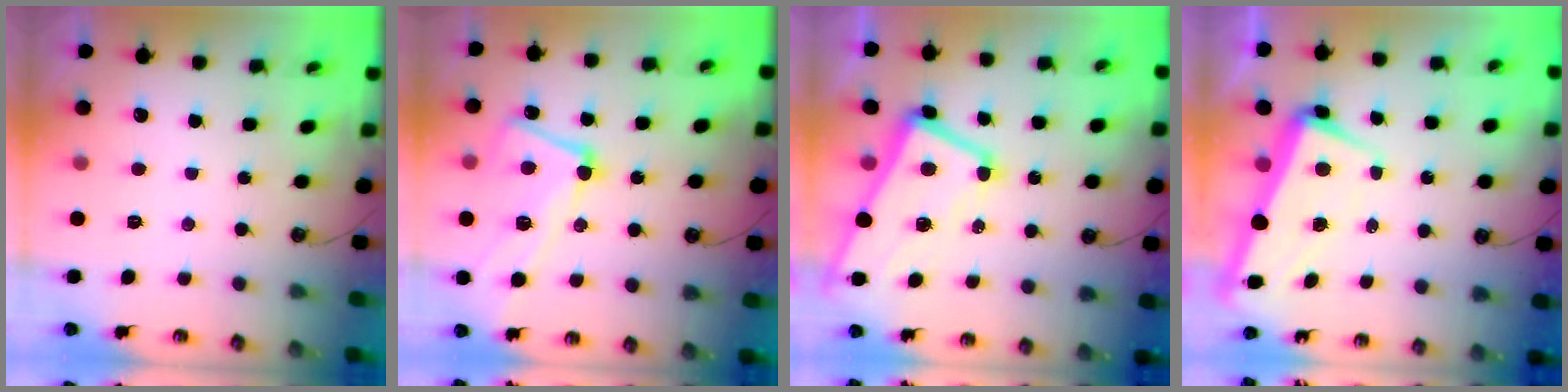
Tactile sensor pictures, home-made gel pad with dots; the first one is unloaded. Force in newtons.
{"total": 10.5, "press": 10.4, "slide": 1.7}
{"total": 3.1, "press": 2.8, "slide": 1.2}
{"total": 1.3, "press": 0.4, "slide": 1.2}